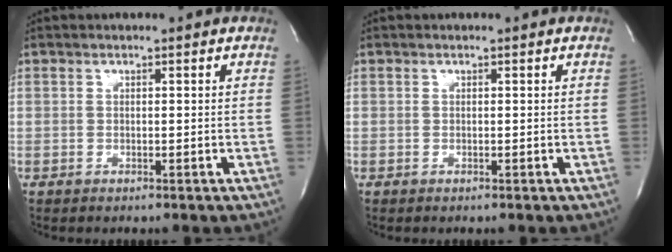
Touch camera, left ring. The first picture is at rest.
{"total": 0.0}